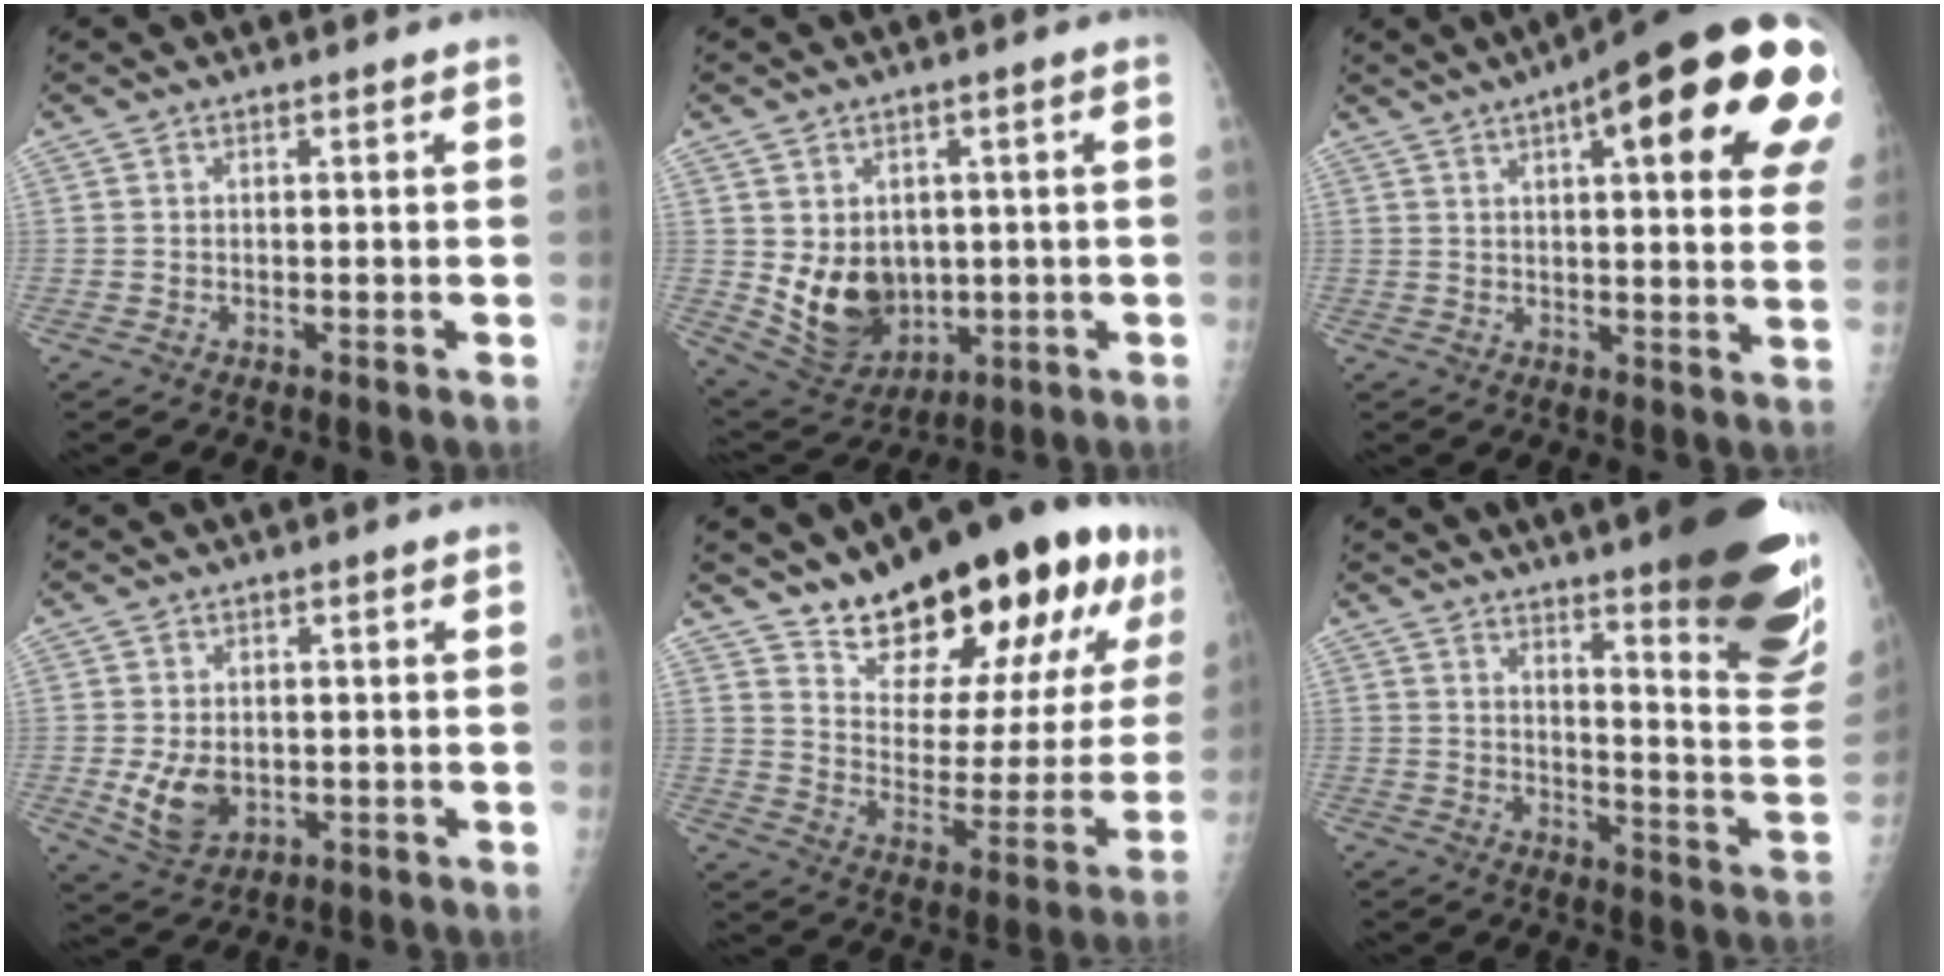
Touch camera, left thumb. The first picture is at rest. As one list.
[{"total": 11.6, "force": [-0.2, 9.2, 7.1], "torque": [-0.083, -0.015, 0.028]}, {"total": 26.4, "force": [10.7, 6.8, 23.2], "torque": [-0.247, 0.005, 0.142]}, {"total": 6.8, "force": [-1.0, 4.7, 4.7], "torque": [-0.075, -0.006, -0.004]}, {"total": 26.1, "force": [16.4, 10.1, 17.6], "torque": [-0.220, -0.073, 0.254]}, {"total": 26.8, "force": [17.7, 4.5, 19.7], "torque": [-0.204, -0.108, 0.231]}]